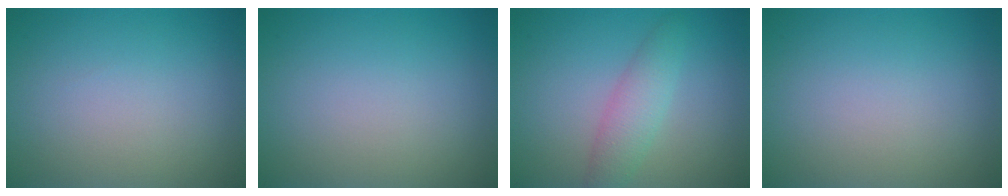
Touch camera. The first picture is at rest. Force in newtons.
{"total": 0.0}
{"total": 2.9, "press": 2.9, "slide": 0.0}
{"total": 0.0}